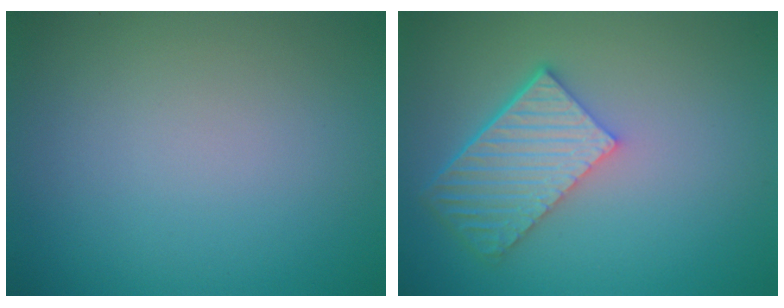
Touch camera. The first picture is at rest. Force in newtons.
{"total": 5.7, "press": 4.3, "slide": 3.7}